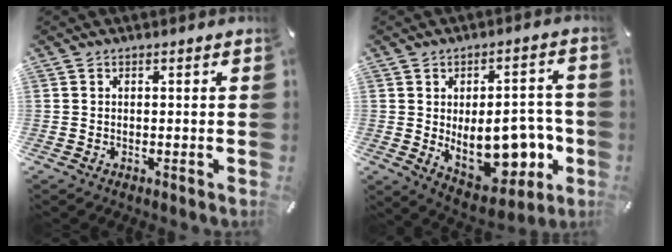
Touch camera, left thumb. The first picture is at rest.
{"total": 17.7, "force": [-1.8, 10.5, 14.1], "torque": [-0.182, -0.012, -0.011]}